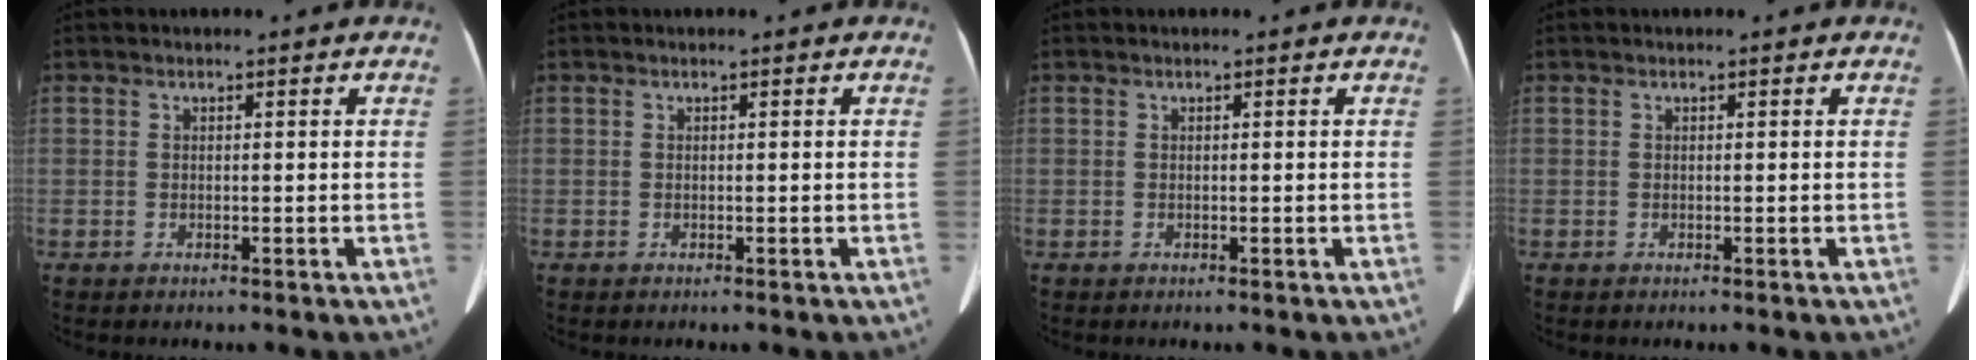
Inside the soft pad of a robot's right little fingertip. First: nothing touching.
{"total": 0.0}
{"total": 0.0}
{"total": 0.0}